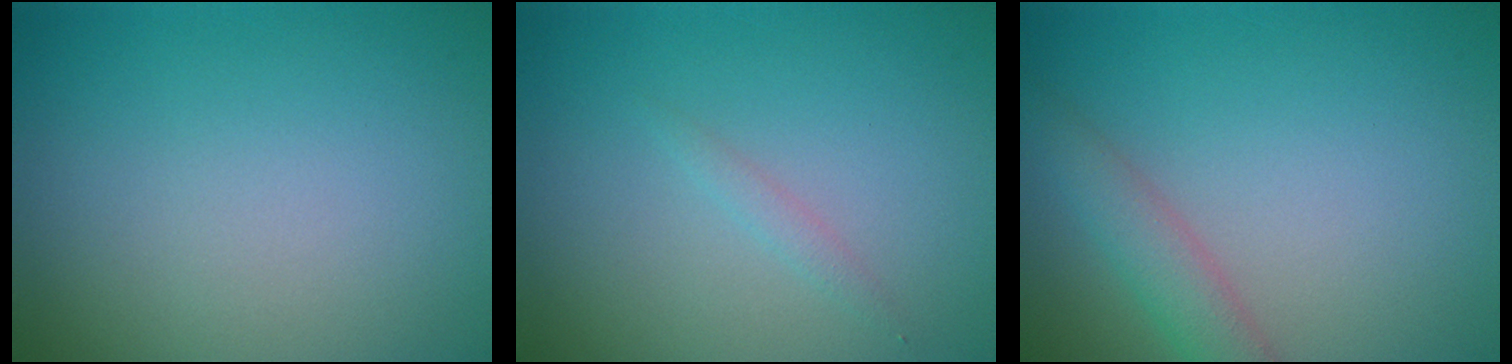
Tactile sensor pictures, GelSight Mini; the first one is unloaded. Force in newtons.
{"total": 0.7, "press": 0.7, "slide": 0.0}
{"total": 2.5, "press": 2.5, "slide": 0.1}